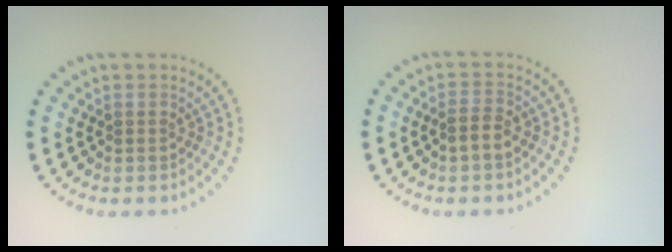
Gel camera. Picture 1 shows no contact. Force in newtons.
{"total": 1.7, "press": 1.6, "slide": 0.6}